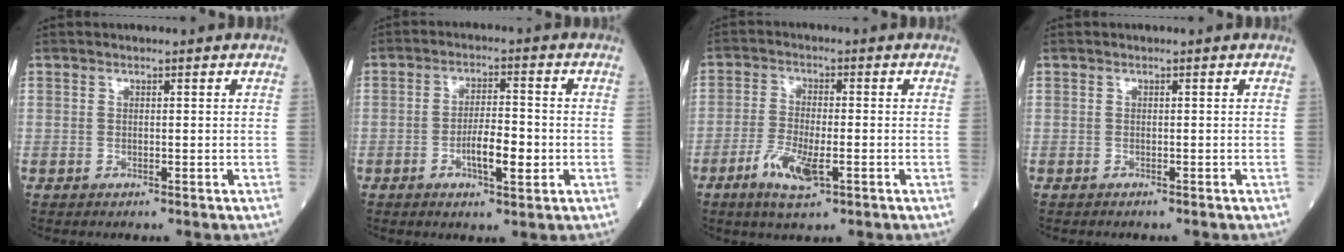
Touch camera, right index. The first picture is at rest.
{"total": 6.0, "force": [-1.7, 1.4, 5.6], "torque": [-0.099, 0.001, -0.028]}
{"total": 6.6, "force": [-2.9, 1.6, 5.7], "torque": [-0.117, -0.009, -0.052]}
{"total": 0.7, "force": [-0.6, 0.1, 0.2], "torque": [-0.005, -0.001, -0.011]}